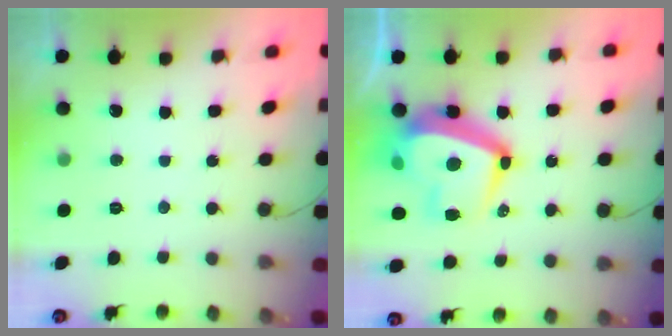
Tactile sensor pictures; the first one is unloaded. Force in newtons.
{"total": 19.9, "press": 19.8, "slide": 1.7}